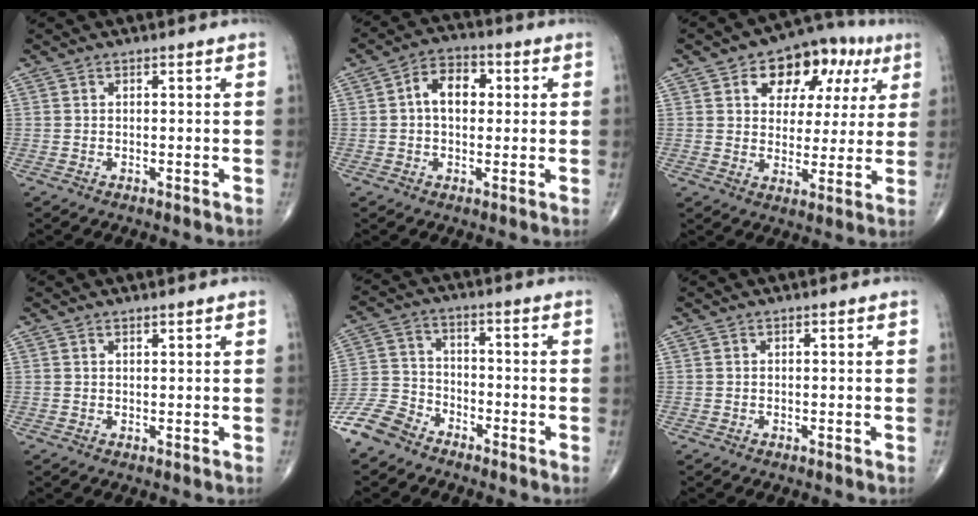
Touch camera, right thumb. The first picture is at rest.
{"total": 7.4, "force": [1.0, 4.9, 5.5], "torque": [-0.074, 0.019, 0.008]}
{"total": 15.0, "force": [6.4, 9.8, 9.4], "torque": [-0.077, 0.005, 0.090]}
{"total": 0.7, "force": [0.7, 0.1, 0.3], "torque": [-0.005, -0.005, 0.011]}
{"total": 8.9, "force": [-6.9, 4.8, 2.7], "torque": [-0.053, 0.025, -0.150]}
{"total": 0.0}